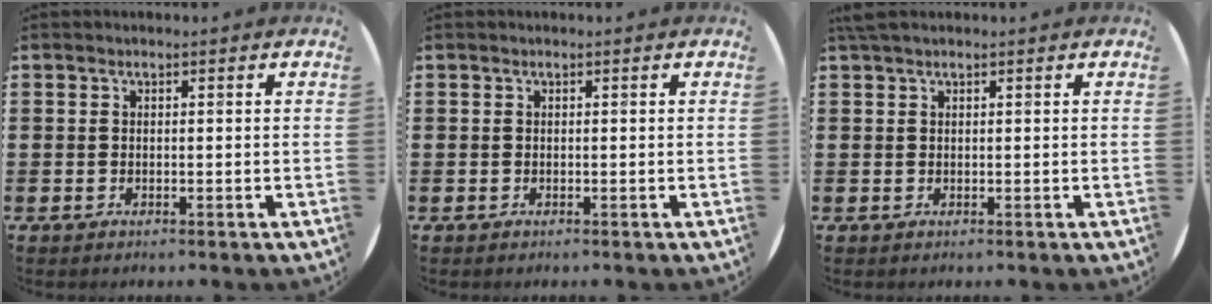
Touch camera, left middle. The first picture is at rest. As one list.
[{"total": 0.0}, {"total": 0.8, "force": [0.7, 0.1, 0.4], "torque": [-0.008, 0.003, 0.013]}]